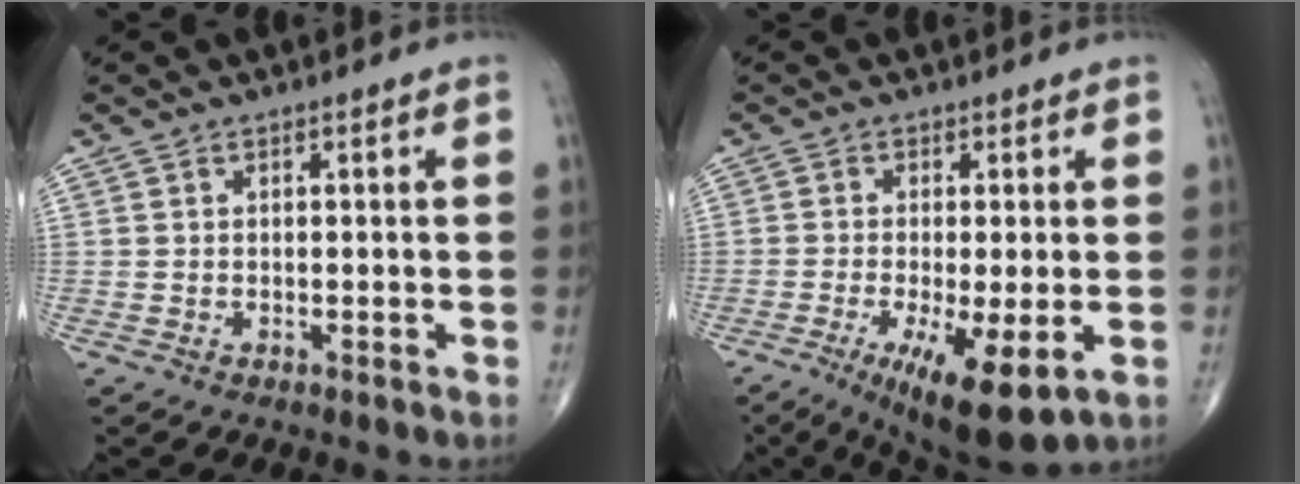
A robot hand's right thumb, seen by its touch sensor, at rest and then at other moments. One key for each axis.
{"total": 11.4, "fx": -3.9, "fy": 3.1, "fz": 10.2, "tx": -0.171, "ty": -0.019, "tz": -0.056}